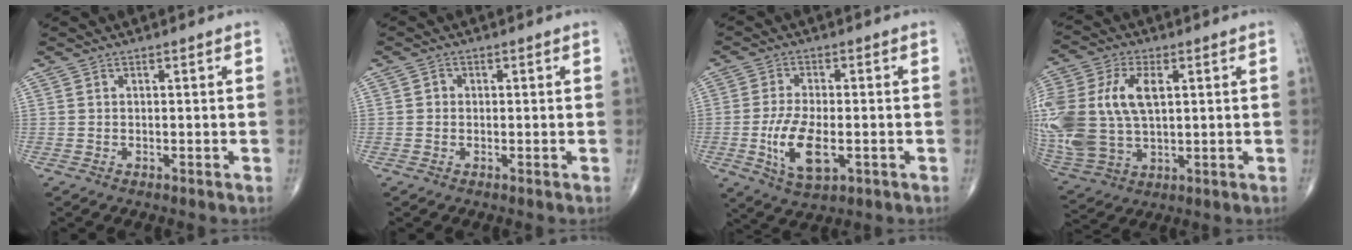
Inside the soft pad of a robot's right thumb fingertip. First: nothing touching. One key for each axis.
{"total": 1.2, "fx": -0.1, "fy": 1.1, "fz": 0.4, "tx": 0.000, "ty": 0.004, "tz": -0.004}
{"total": 9.8, "fx": -2.4, "fy": 4.6, "fz": 8.4, "tx": -0.161, "ty": -0.003, "tz": -0.037}
{"total": 22.6, "fx": 3.3, "fy": 13.9, "fz": 17.5, "tx": -0.427, "ty": 0.009, "tz": 0.074}